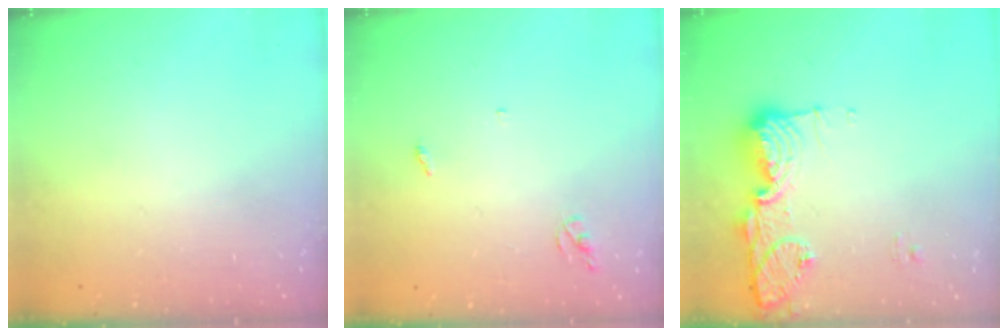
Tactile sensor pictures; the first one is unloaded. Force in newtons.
{"total": 2.6, "press": 2.6, "slide": 0.2}
{"total": 16.1, "press": 15.2, "slide": 5.3}